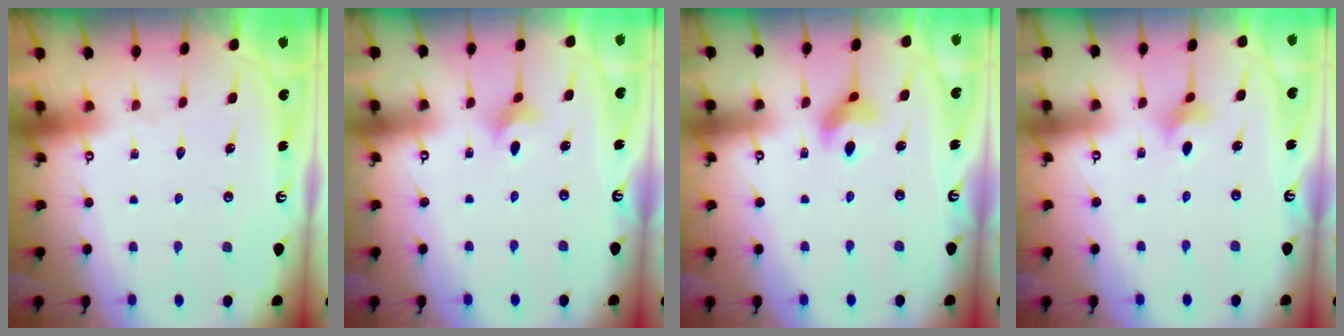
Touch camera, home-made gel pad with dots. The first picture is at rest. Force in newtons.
{"total": 2.7, "press": 2.6, "slide": 0.6}
{"total": 8.2, "press": 8.1, "slide": 0.8}
{"total": 3.1, "press": 3.0, "slide": 0.6}